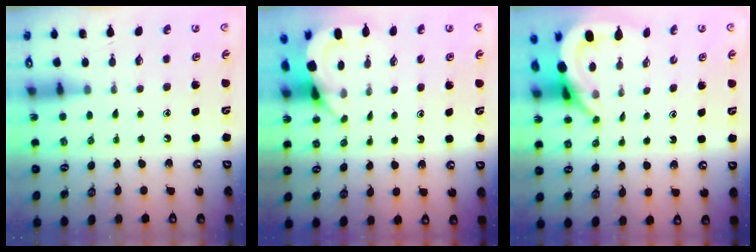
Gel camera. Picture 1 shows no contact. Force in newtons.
{"total": 3.5, "press": 3.5, "slide": 0.2}
{"total": 5.6, "press": 5.6, "slide": 0.7}